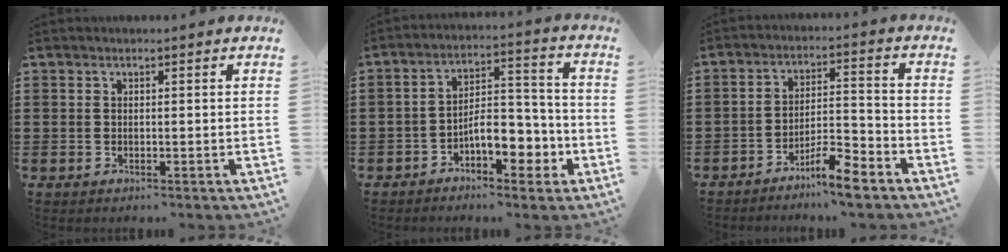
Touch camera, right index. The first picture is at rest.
{"total": 7.6, "force": [-3.3, 4.0, 5.6], "torque": [-0.078, 0.008, -0.062]}
{"total": 6.5, "force": [-5.5, 1.0, 3.3], "torque": [-0.053, 0.009, -0.100]}